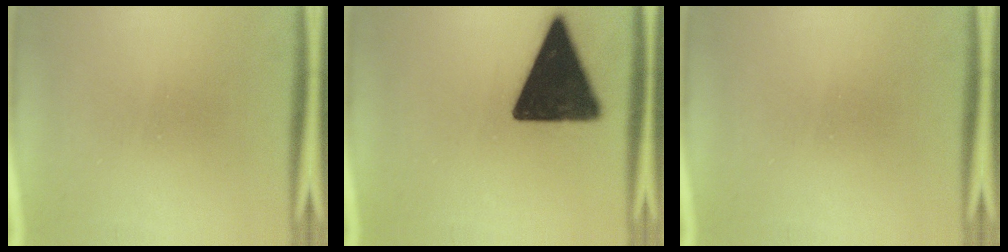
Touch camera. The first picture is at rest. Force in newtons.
{"total": 17.1}
{"total": 0.0}